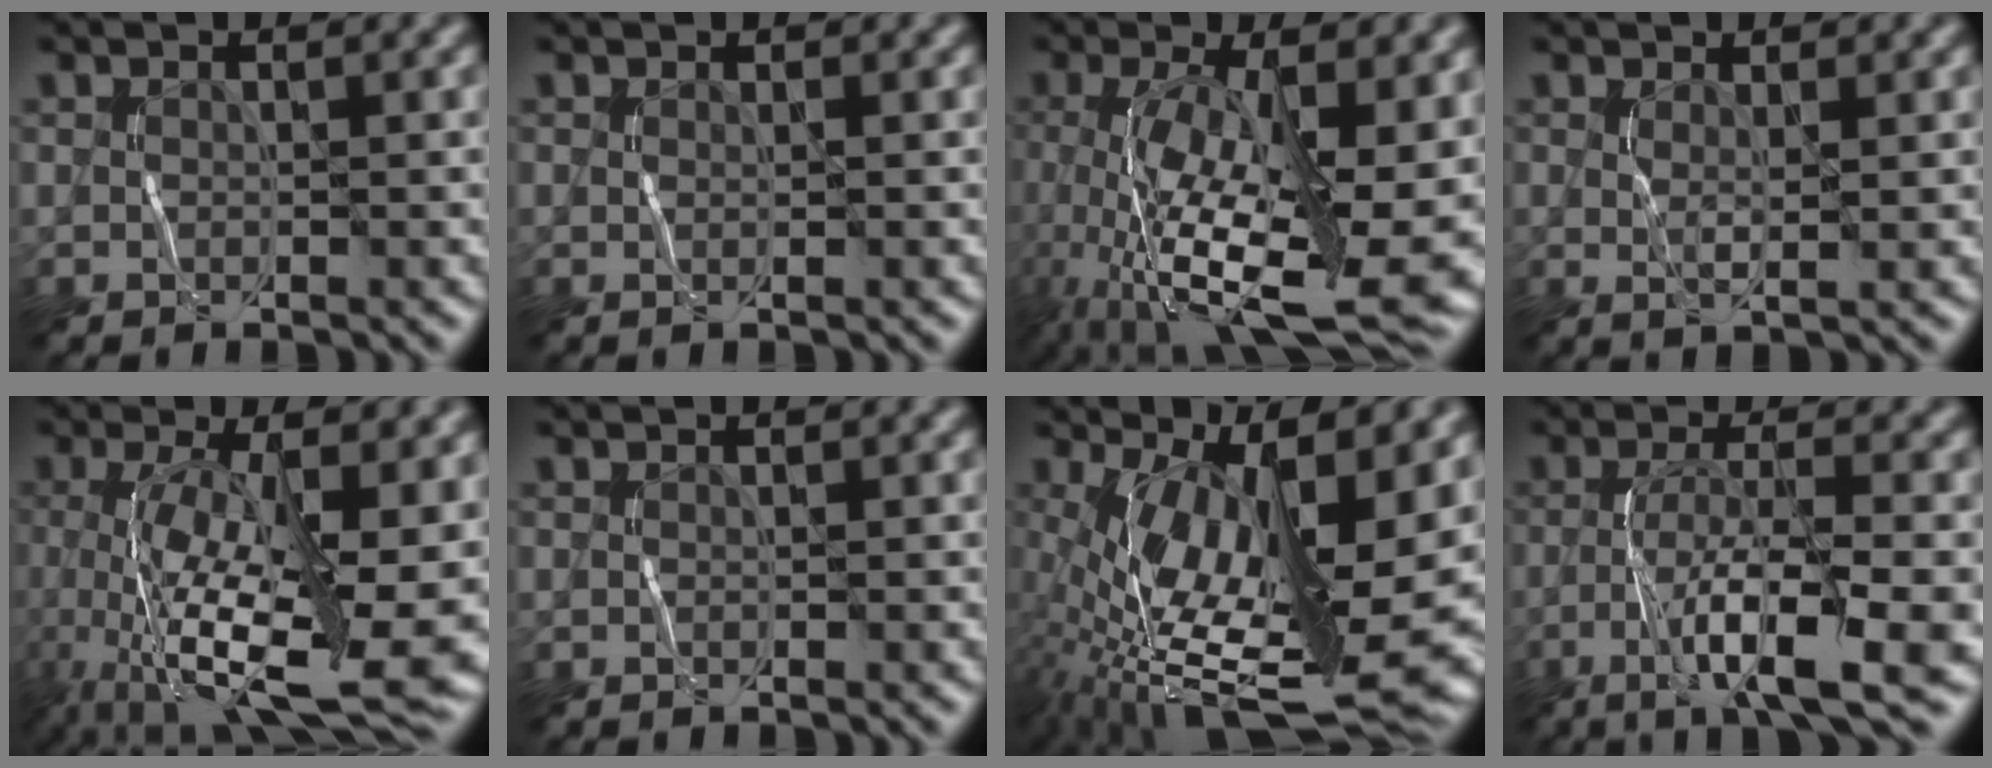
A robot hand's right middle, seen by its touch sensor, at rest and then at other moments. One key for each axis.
{"total": 0.0}
{"total": 14.3, "fx": -2.5, "fy": 5.3, "fz": 13.1, "tx": -0.231, "ty": -0.026, "tz": -0.030}
{"total": 1.5, "fx": 0.6, "fy": 0.4, "fz": 1.3, "tx": -0.024, "ty": -0.004, "tz": 0.011}
{"total": 13.0, "fx": -2.2, "fy": 4.3, "fz": 12.1, "tx": -0.207, "ty": -0.024, "tz": -0.028}
{"total": 0.0}
{"total": 16.7, "fx": 0.5, "fy": 6.7, "fz": 15.3, "tx": -0.257, "ty": -0.017, "tz": 0.031}
{"total": 8.0, "fx": -3.0, "fy": 1.4, "fz": 7.3, "tx": -0.122, "ty": 0.002, "tz": -0.058}